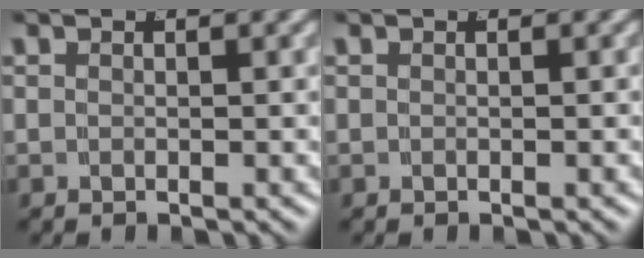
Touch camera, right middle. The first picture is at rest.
{"total": 0.0}